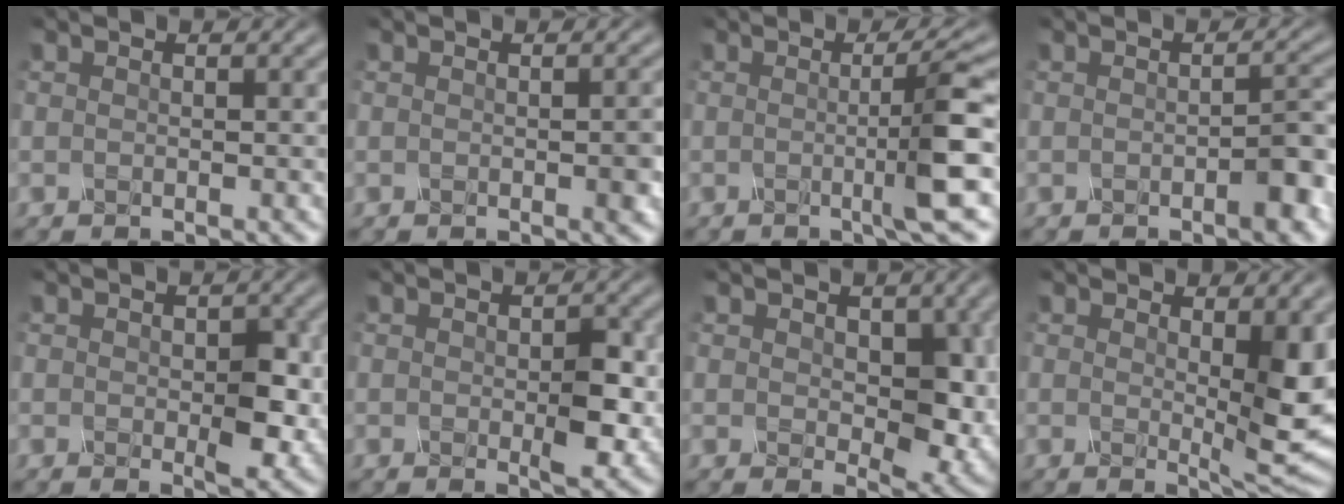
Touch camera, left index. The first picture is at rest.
{"total": 1.5, "force": [-0.6, 0.2, 1.4], "torque": [-0.025, 0.002, -0.003]}
{"total": 4.5, "force": [-0.6, 0.0, 4.5], "torque": [-0.070, 0.000, -0.014]}
{"total": 2.9, "force": [-1.7, 0.4, 2.3], "torque": [-0.040, 0.004, -0.026]}
{"total": 3.5, "force": [-0.5, 1.7, 3.1], "torque": [-0.056, -0.002, -0.001]}
{"total": 3.3, "force": [-0.6, 1.2, 2.9], "torque": [-0.057, 0.000, -0.003]}
{"total": 5.7, "force": [-0.1, 3.4, 4.6], "torque": [-0.074, -0.004, 0.005]}
{"total": 6.4, "force": [0.2, 1.7, 6.2], "torque": [-0.108, -0.010, 0.012]}